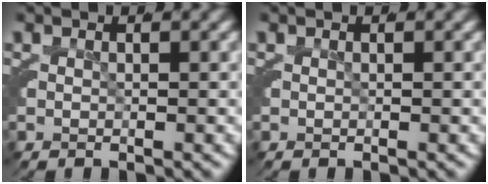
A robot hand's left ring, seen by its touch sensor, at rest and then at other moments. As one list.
[{"total": 0.0}]